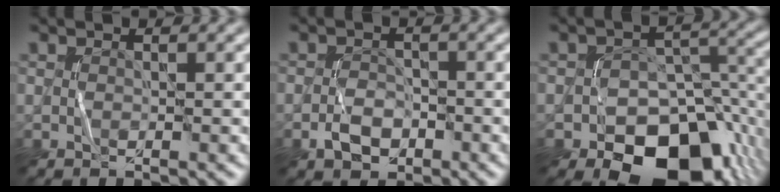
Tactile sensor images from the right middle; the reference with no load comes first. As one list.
[{"total": 2.2, "force": [-1.3, 1.6, 1.0], "torque": [-0.015, 0.007, -0.026]}, {"total": 12.0, "force": [-6.6, 7.0, 7.2], "torque": [-0.100, -0.006, -0.096]}]